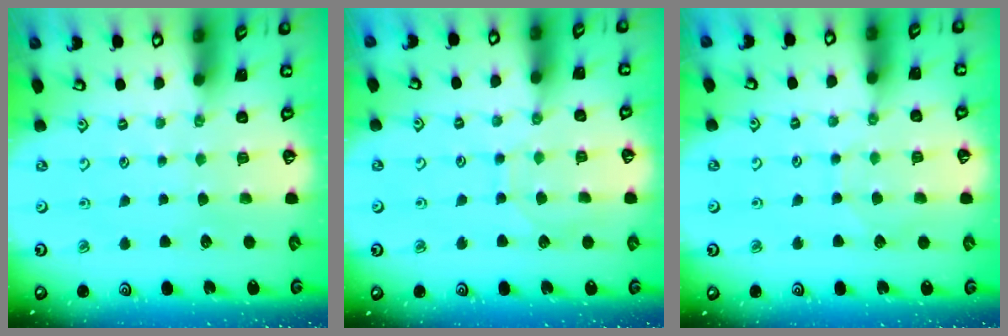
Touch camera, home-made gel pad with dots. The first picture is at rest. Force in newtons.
{"total": 5.6, "press": 5.6, "slide": 0.5}
{"total": 4.7, "press": 4.6, "slide": 0.6}